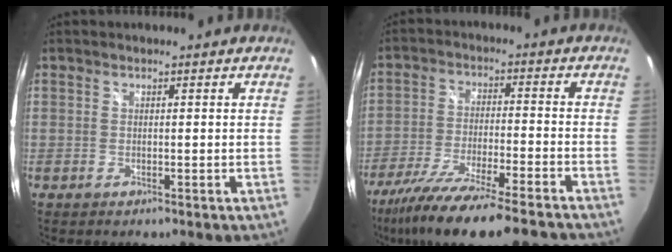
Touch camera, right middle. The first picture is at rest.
{"total": 18.2, "force": [-15.1, 1.5, 10.2], "torque": [-0.204, -0.047, -0.250]}